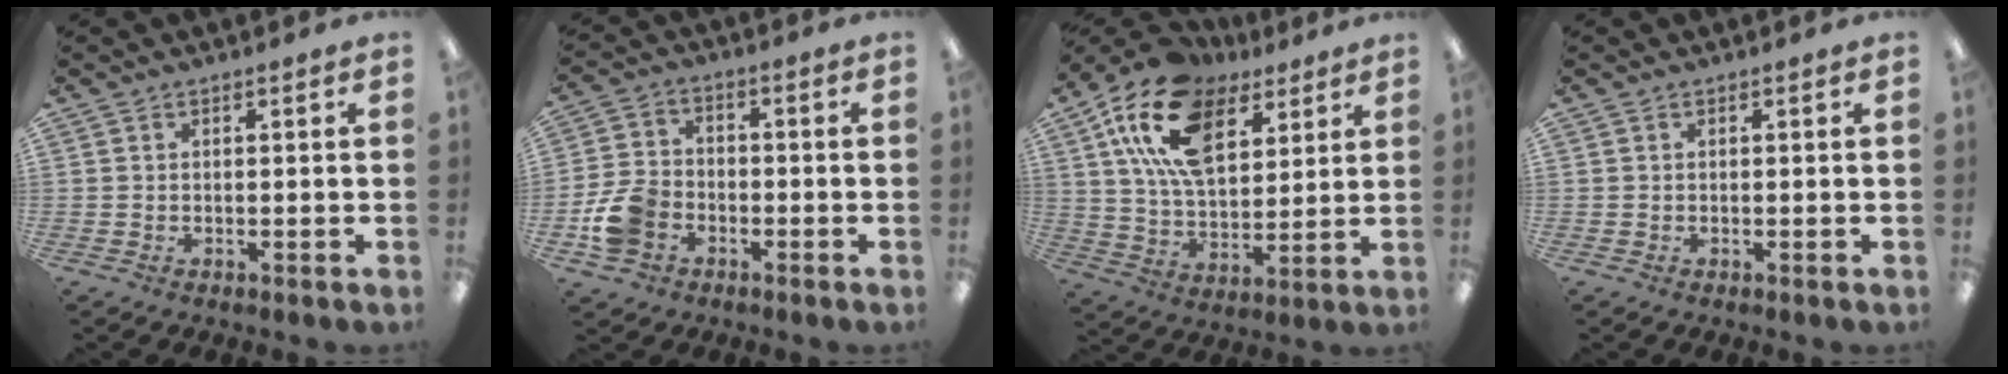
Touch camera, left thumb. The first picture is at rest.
{"total": 9.2, "force": [-3.6, 7.0, 4.8], "torque": [-0.106, 0.027, -0.066]}
{"total": 20.2, "force": [10.6, 11.8, 12.5], "torque": [-0.228, -0.032, 0.191]}
{"total": 0.0}